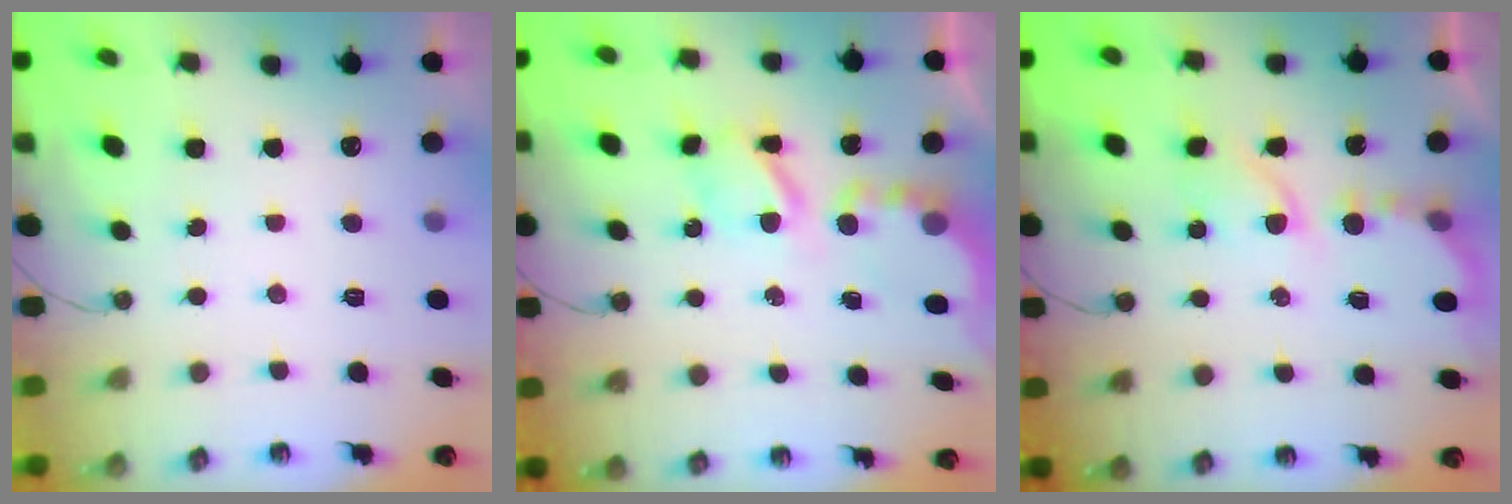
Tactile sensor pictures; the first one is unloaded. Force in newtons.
{"total": 6.8, "press": 6.8, "slide": 0.5}
{"total": 6.3, "press": 6.3, "slide": 0.6}